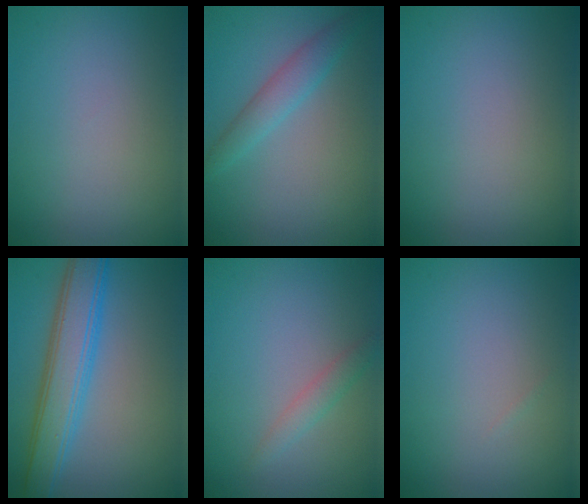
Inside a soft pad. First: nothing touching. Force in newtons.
{"total": 2.6, "press": 2.6, "slide": 0.1}
{"total": 0.0}
{"total": 6.0, "press": 6.0, "slide": 0.1}
{"total": 1.4, "press": 1.4, "slide": 0.1}
{"total": 0.0}